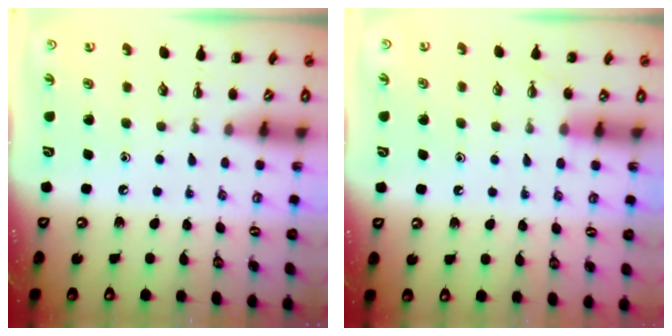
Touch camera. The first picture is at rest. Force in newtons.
{"total": 5.0, "press": 4.8, "slide": 1.4}